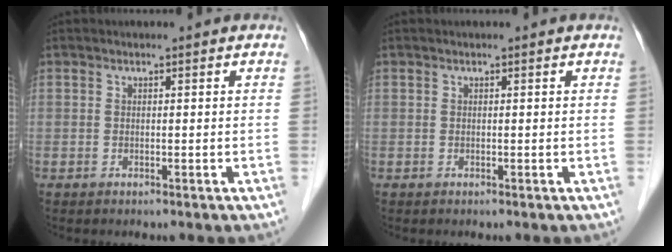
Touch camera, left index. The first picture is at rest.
{"total": 0.0}